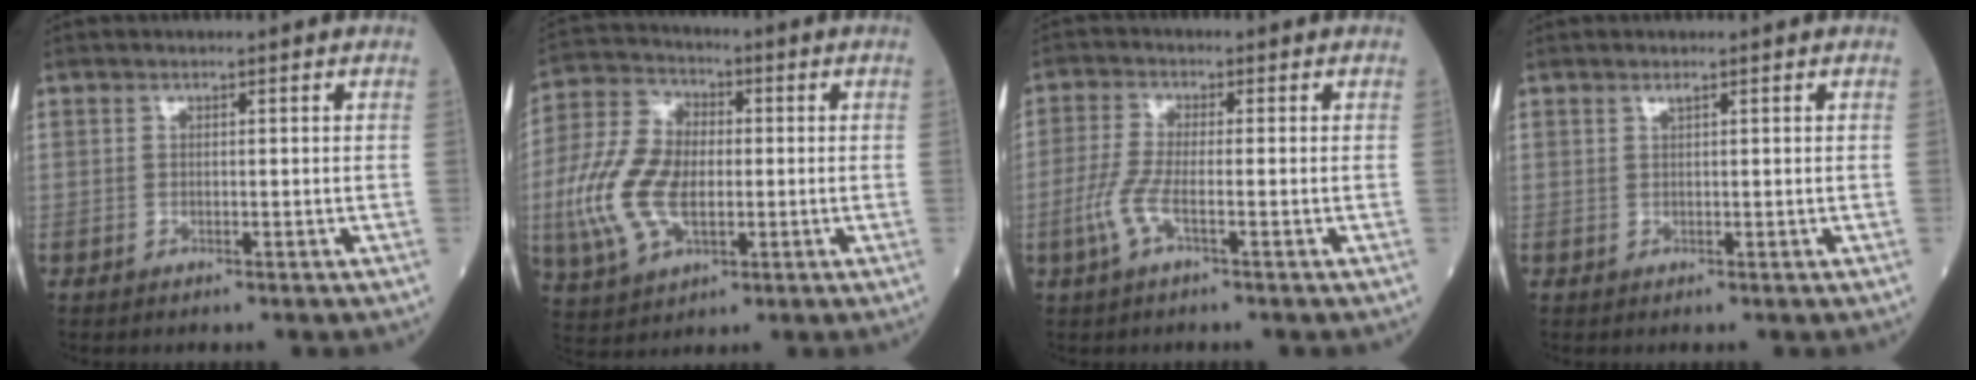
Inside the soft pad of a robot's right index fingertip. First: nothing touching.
{"total": 13.0, "force": [-1.5, 7.6, 10.4], "torque": [-0.248, 0.014, -0.027]}
{"total": 4.4, "force": [-1.7, 0.5, 4.1], "torque": [-0.096, -0.005, -0.042]}
{"total": 0.6, "force": [0.4, -0.1, 0.4], "torque": [-0.008, -0.001, 0.008]}